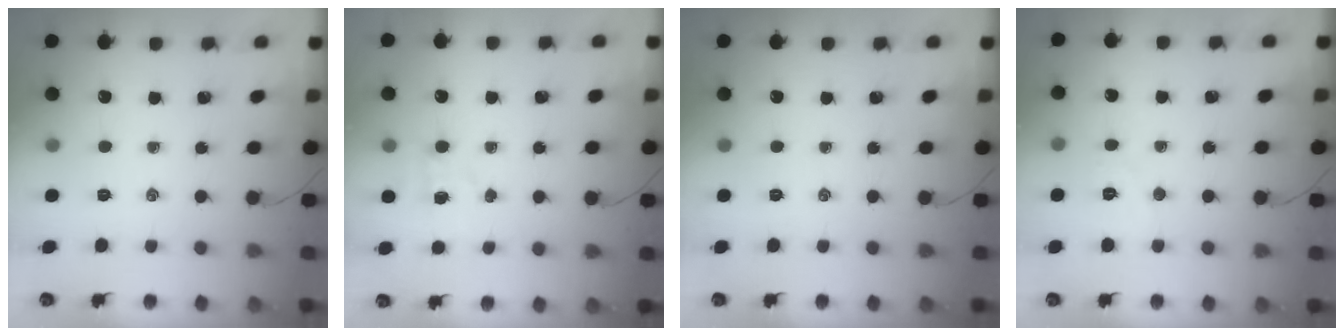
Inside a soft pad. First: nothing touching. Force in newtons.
{"total": 2.7, "press": 2.6, "slide": 0.7}
{"total": 0.0}
{"total": 5.3, "press": 5.2, "slide": 1.1}